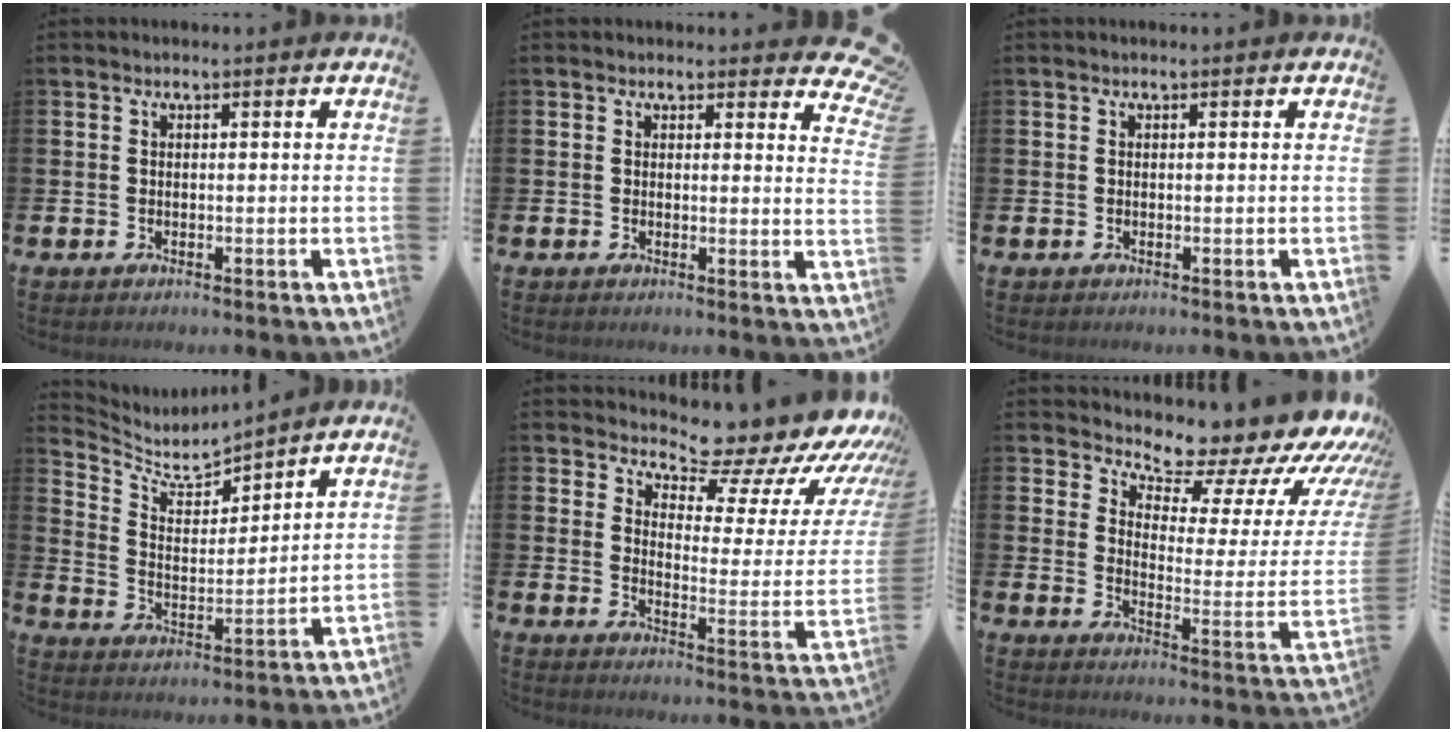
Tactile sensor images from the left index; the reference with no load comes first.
{"total": 2.4, "force": [2.2, 1.0, 0.4], "torque": [0.009, -0.016, 0.032]}
{"total": 0.0}
{"total": 5.3, "force": [5.1, 1.2, 0.8], "torque": [-0.050, -0.042, 0.087]}
{"total": 9.8, "force": [8.8, 3.0, 3.2], "torque": [-0.059, -0.079, 0.140]}
{"total": 10.2, "force": [9.4, 2.9, 2.5], "torque": [-0.050, -0.091, 0.148]}